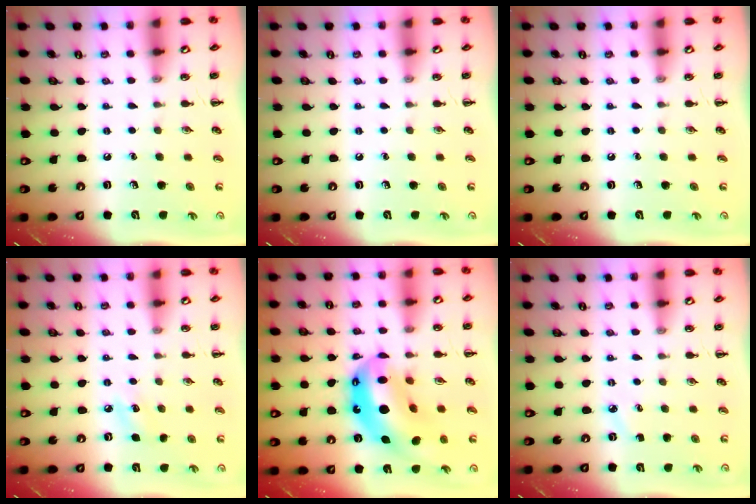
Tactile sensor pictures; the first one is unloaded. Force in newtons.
{"total": 0.0}
{"total": 0.0}
{"total": 6.6, "press": 6.3, "slide": 1.7}
{"total": 18.0, "press": 17.3, "slide": 5.0}
{"total": 2.0, "press": 1.9, "slide": 0.7}